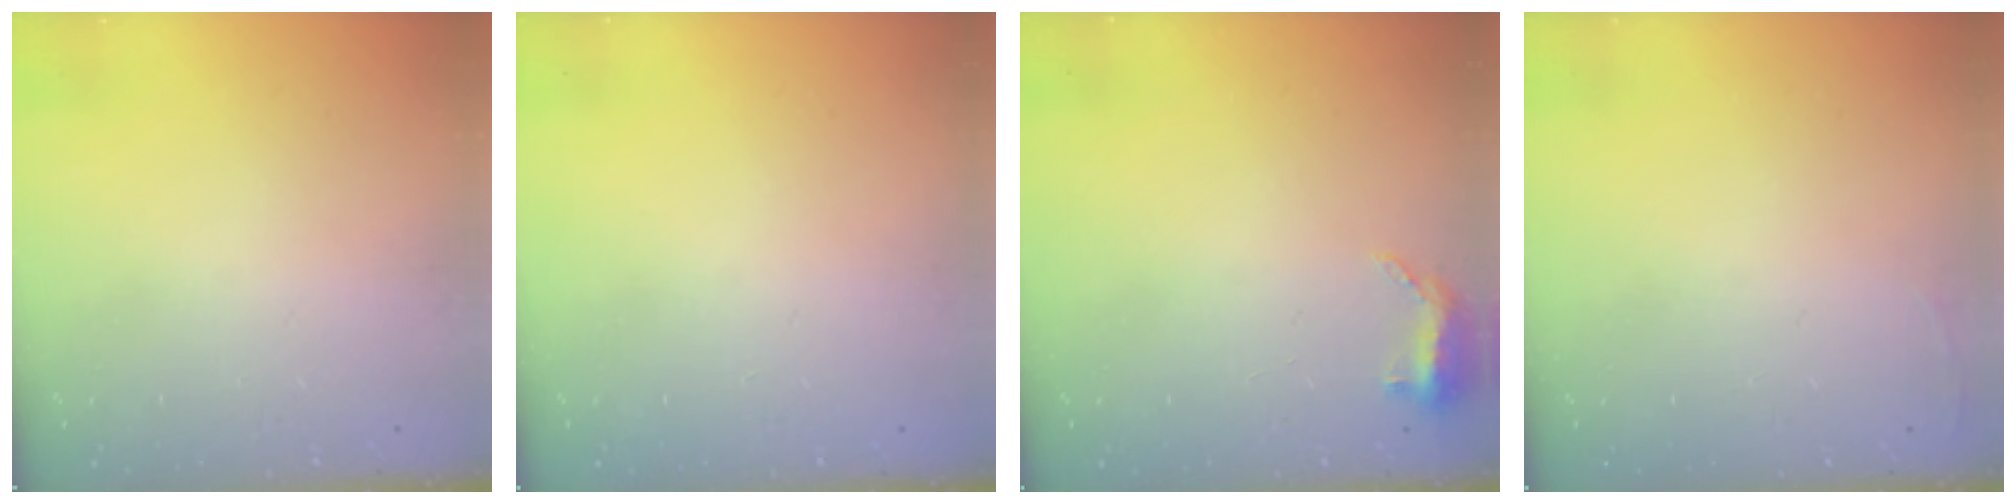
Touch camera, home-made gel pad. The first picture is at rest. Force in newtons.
{"total": 0.0}
{"total": 5.7, "press": 5.6, "slide": 1.4}
{"total": 2.7, "press": 2.6, "slide": 1.0}